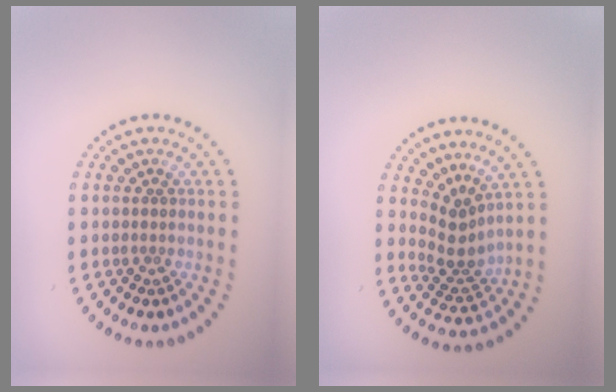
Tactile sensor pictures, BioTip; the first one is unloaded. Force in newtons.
{"total": 2.9, "press": 1.9, "slide": 2.2}